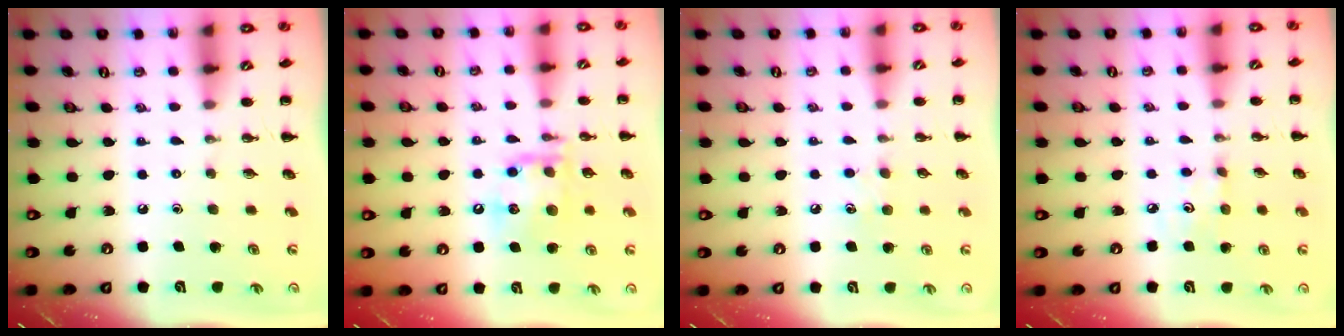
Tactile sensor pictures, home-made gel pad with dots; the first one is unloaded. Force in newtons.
{"total": 15.0, "press": 14.8, "slide": 2.2}
{"total": 5.0, "press": 4.8, "slide": 1.4}
{"total": 3.4, "press": 3.3, "slide": 1.0}